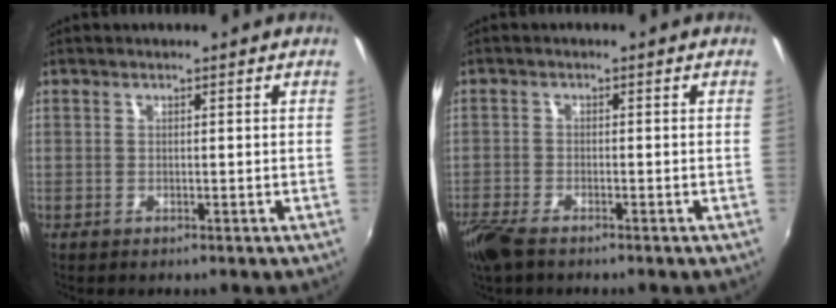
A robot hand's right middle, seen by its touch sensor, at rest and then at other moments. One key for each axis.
{"total": 6.0, "fx": -4.6, "fy": 1.8, "fz": 3.4, "tx": -0.095, "ty": -0.023, "tz": -0.091}